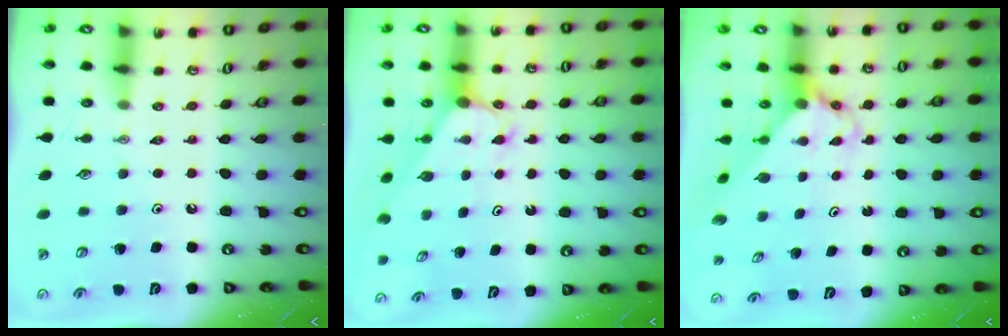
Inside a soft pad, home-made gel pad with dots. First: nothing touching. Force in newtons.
{"total": 2.6, "press": 2.6, "slide": 0.1}
{"total": 3.5, "press": 3.5, "slide": 0.2}